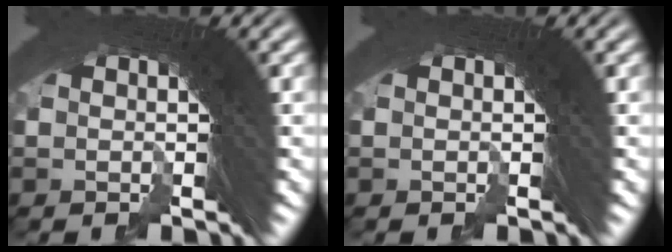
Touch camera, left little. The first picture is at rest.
{"total": 0.0}